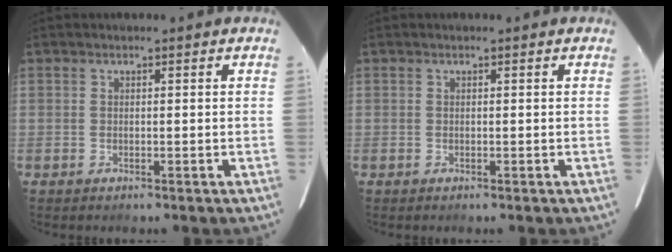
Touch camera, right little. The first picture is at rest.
{"total": 0.0}